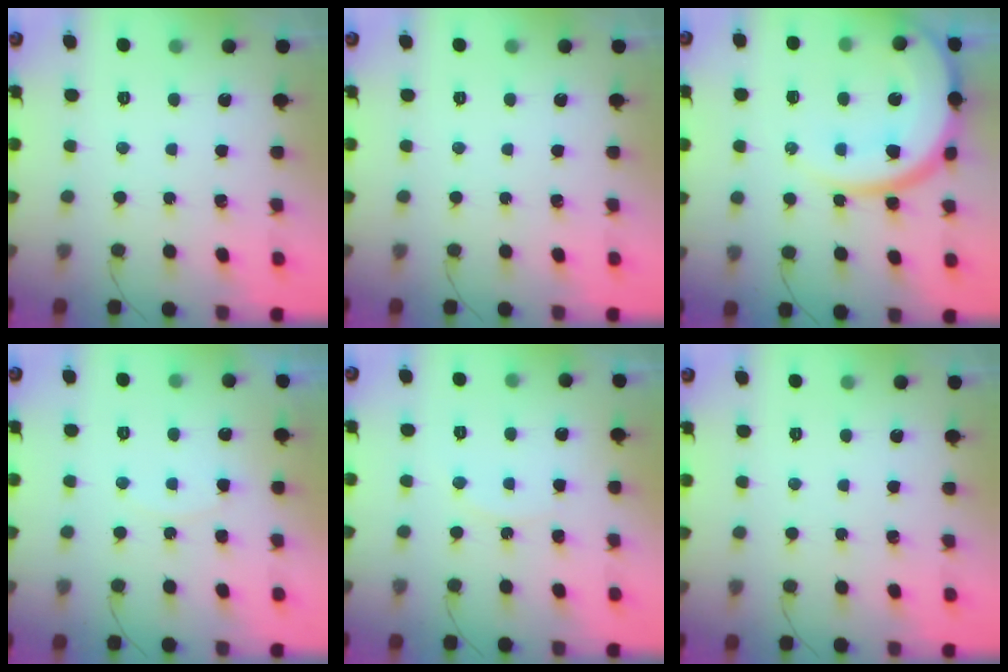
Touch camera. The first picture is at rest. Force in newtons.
{"total": 0.0}
{"total": 18.4, "press": 18.2, "slide": 2.9}
{"total": 5.1, "press": 5.1, "slide": 0.6}
{"total": 5.8, "press": 5.8, "slide": 0.6}
{"total": 0.0}